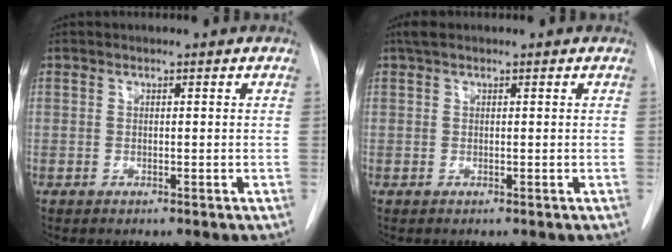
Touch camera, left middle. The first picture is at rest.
{"total": 1.7, "force": [1.2, 0.5, 1.1], "torque": [-0.022, 0.019, 0.020]}